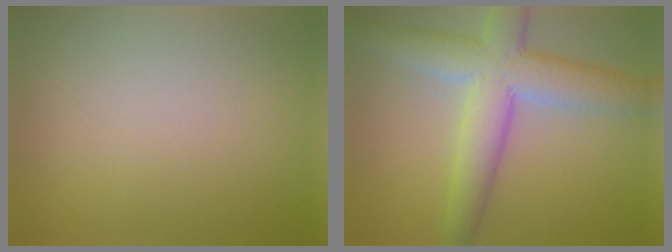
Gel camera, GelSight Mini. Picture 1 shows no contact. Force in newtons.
{"total": 7.5, "press": 7.5, "slide": 0.4}